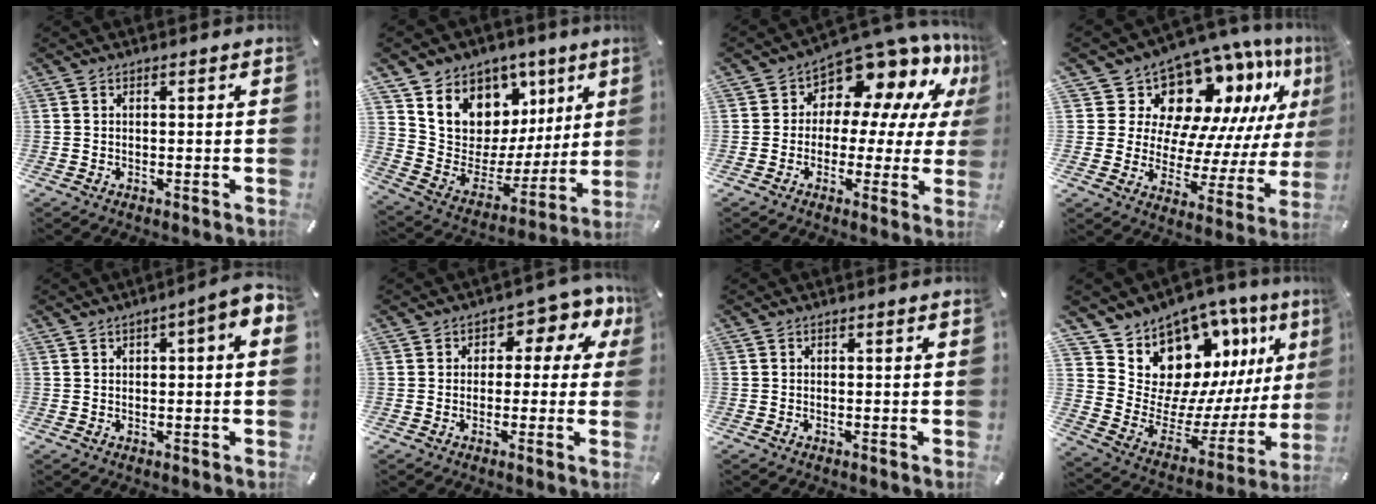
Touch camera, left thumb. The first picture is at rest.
{"total": 11.4, "force": [6.1, 9.4, 2.1], "torque": [-0.031, -0.079, 0.117]}
{"total": 10.7, "force": [8.0, 5.8, 4.0], "torque": [-0.074, -0.081, 0.143]}
{"total": 15.5, "force": [10.6, 9.3, 6.4], "torque": [-0.101, -0.110, 0.188]}
{"total": 4.5, "force": [1.1, 1.7, 4.1], "torque": [-0.059, 0.001, 0.015]}
{"total": 6.8, "force": [1.3, 4.9, 4.5], "torque": [-0.059, -0.001, 0.015]}
{"total": 0.0}
{"total": 14.8, "force": [9.2, 10.7, 4.3], "torque": [-0.055, -0.112, 0.188]}